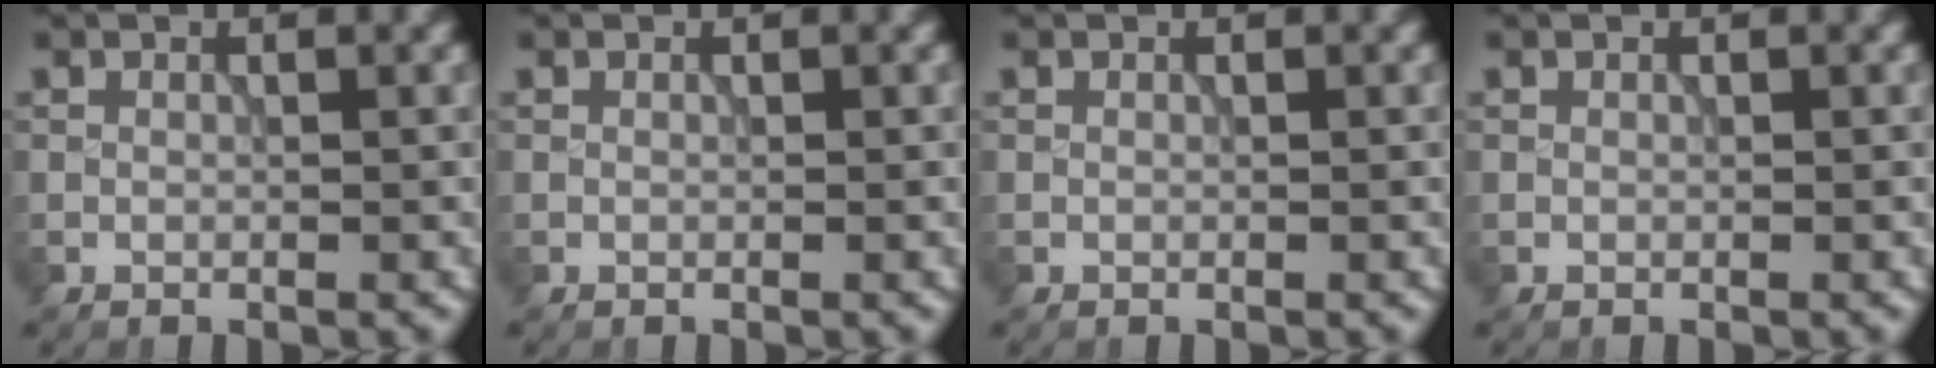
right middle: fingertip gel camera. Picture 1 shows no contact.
{"total": 0.0}
{"total": 0.0}
{"total": 0.0}